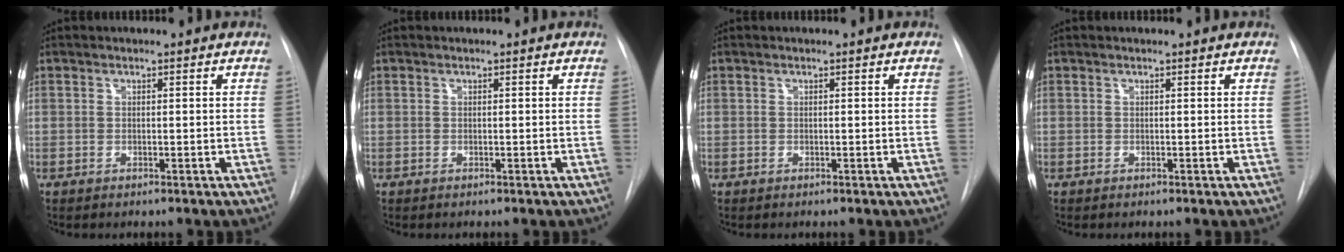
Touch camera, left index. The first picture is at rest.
{"total": 0.0}
{"total": 0.0}
{"total": 0.0}